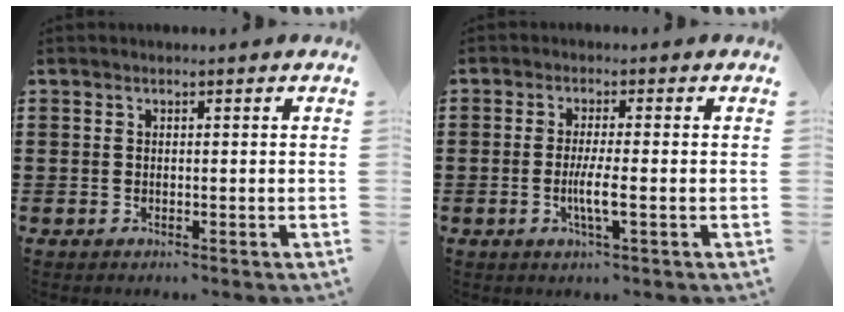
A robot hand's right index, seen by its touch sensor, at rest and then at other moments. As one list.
[{"total": 4.2, "force": [-1.1, 0.3, 4.1], "torque": [-0.078, -0.008, -0.022]}]